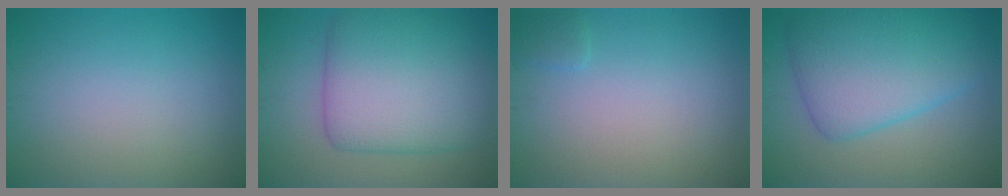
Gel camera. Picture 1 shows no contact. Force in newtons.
{"total": 9.3, "press": 9.3, "slide": 0.1}
{"total": 0.7, "press": 0.7, "slide": 0.1}
{"total": 8.0, "press": 8.0, "slide": 0.1}